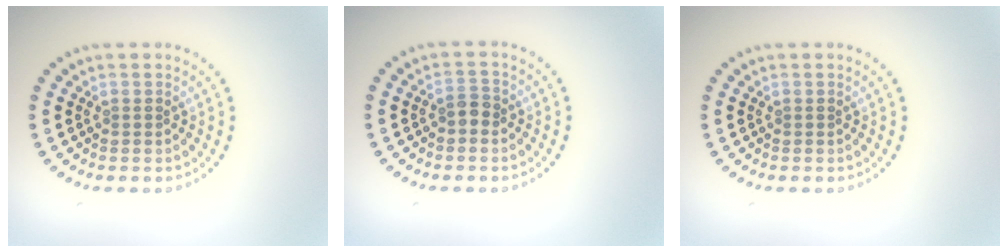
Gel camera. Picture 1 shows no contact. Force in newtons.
{"total": 1.3, "press": 1.2, "slide": 0.5}
{"total": 0.0}